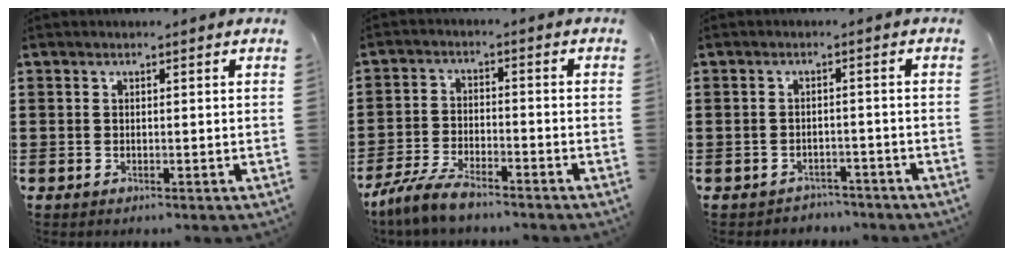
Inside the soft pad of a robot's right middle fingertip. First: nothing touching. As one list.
[{"total": 5.5, "force": [-4.8, 0.8, 2.6], "torque": [-0.068, -0.008, -0.097]}, {"total": 2.1, "force": [-2.0, 0.4, -0.2], "torque": [-0.005, 0.000, -0.047]}]